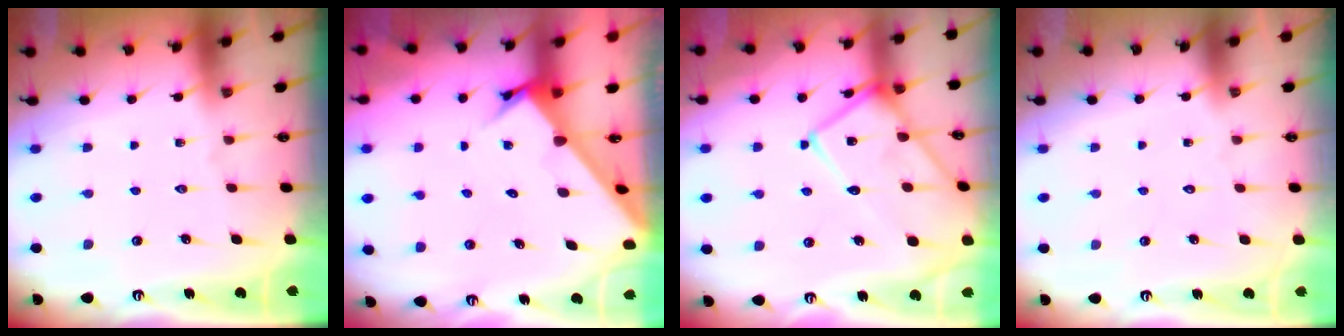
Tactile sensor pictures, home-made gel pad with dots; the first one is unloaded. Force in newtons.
{"total": 2.8, "press": 2.8, "slide": 0.3}
{"total": 16.6, "press": 16.6, "slide": 1.1}
{"total": 1.6, "press": 1.6, "slide": 0.1}